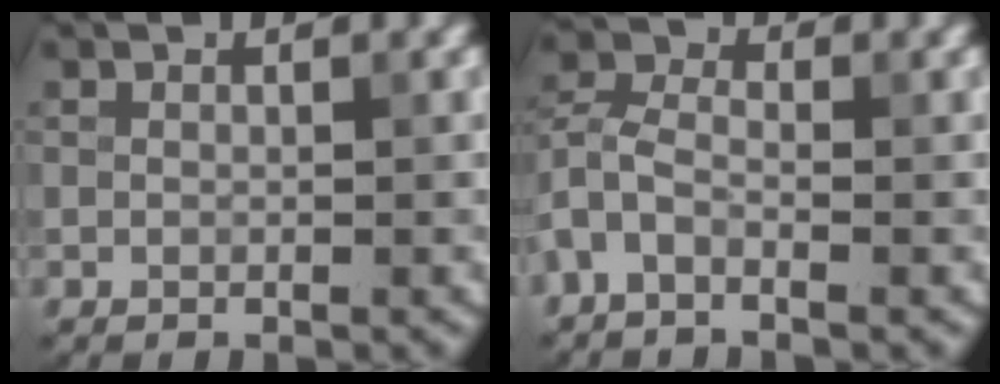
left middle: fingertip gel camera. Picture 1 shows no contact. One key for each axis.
{"total": 2.9, "fx": -1.6, "fy": 1.3, "fz": 2.0, "tx": -0.051, "ty": 0.005, "tz": -0.048}